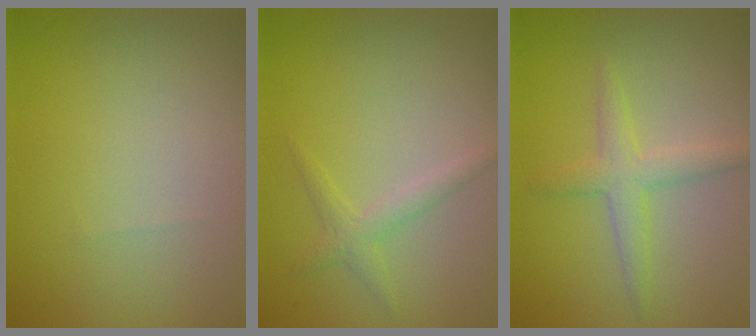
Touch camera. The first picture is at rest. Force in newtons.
{"total": 1.6, "press": 1.6, "slide": 0.1}
{"total": 2.6, "press": 2.6, "slide": 0.0}